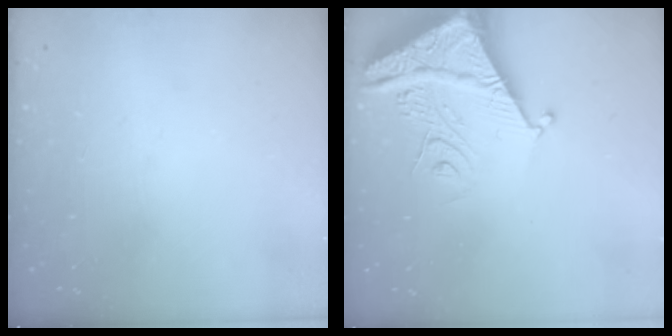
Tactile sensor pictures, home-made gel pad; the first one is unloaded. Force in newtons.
{"total": 8.5, "press": 8.4, "slide": 0.9}